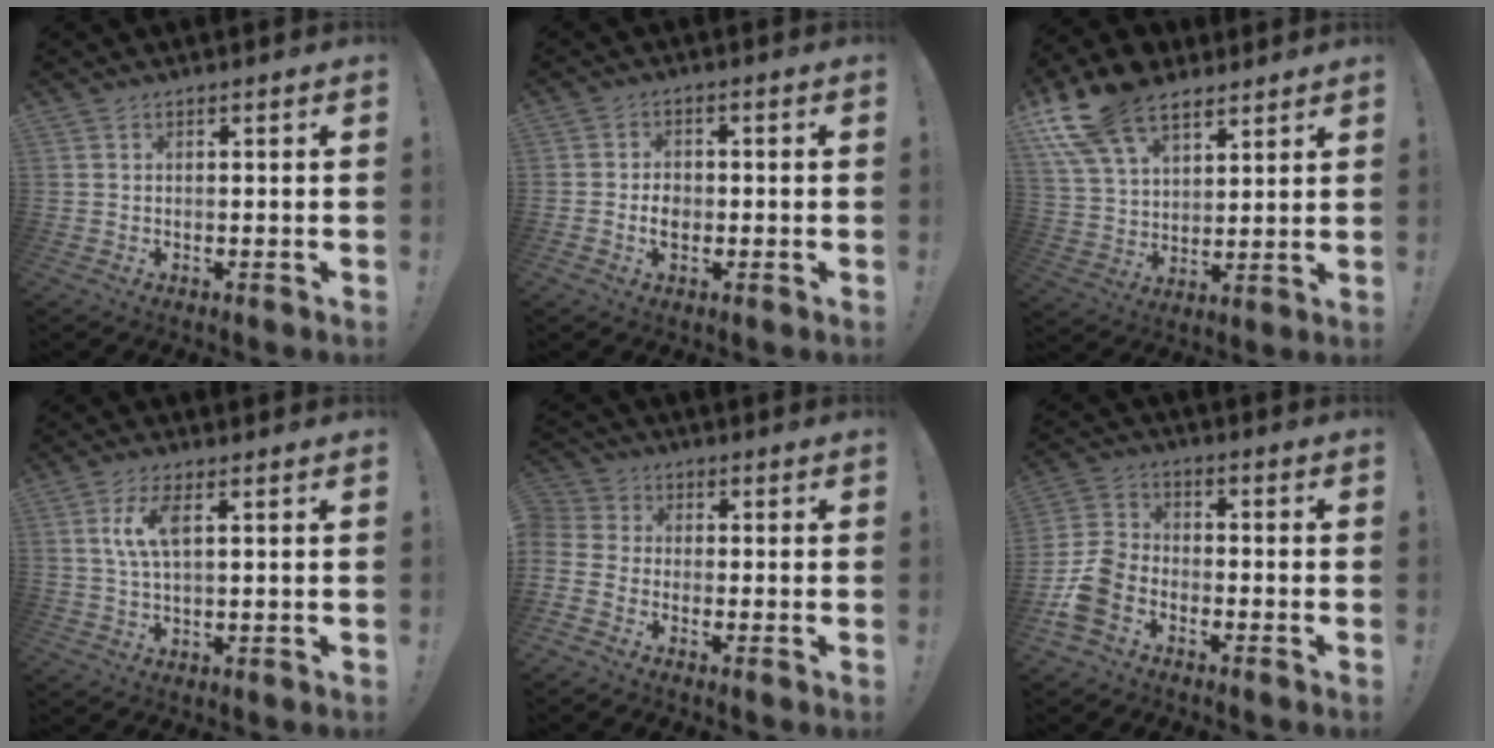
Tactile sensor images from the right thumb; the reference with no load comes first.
{"total": 3.8, "force": [-1.3, 2.8, 2.3], "torque": [-0.029, 0.001, -0.026]}
{"total": 18.5, "force": [11.6, 10.9, 9.3], "torque": [-0.165, -0.055, 0.220]}
{"total": 4.9, "force": [1.7, 1.3, 4.4], "torque": [-0.083, 0.000, 0.027]}
{"total": 5.0, "force": [-3.1, 3.4, 1.9], "torque": [-0.047, 0.016, -0.058]}
{"total": 10.3, "force": [-6.0, 6.6, 5.1], "torque": [-0.093, 0.036, -0.111]}